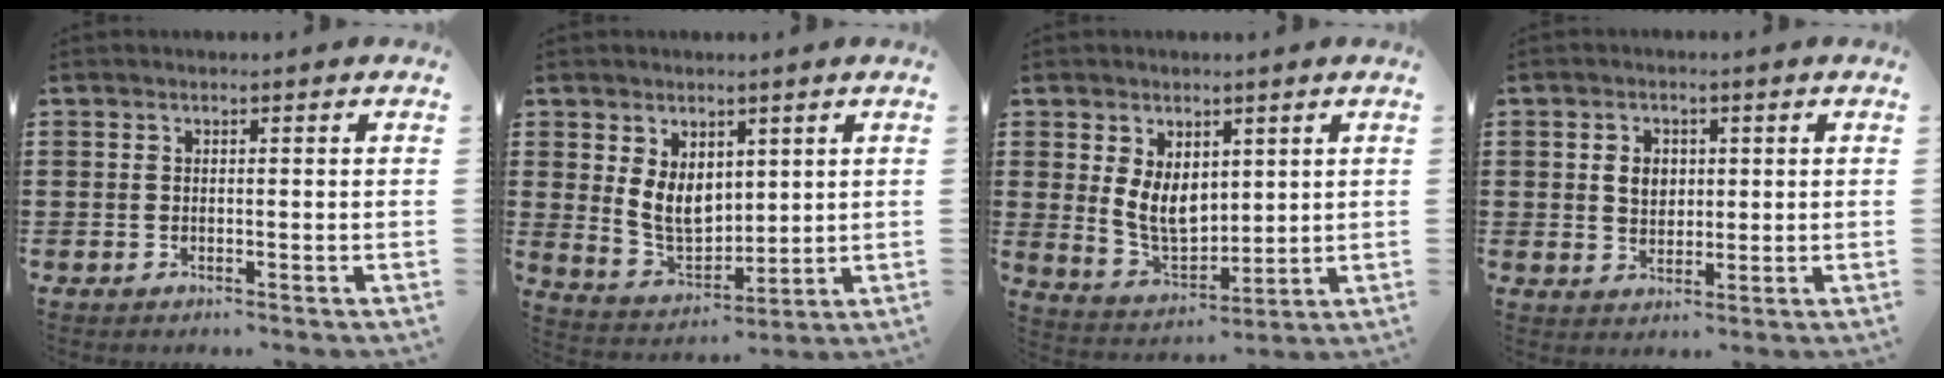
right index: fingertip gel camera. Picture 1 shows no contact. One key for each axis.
{"total": 6.9, "fx": 2.1, "fy": 4.9, "fz": 4.3, "tx": -0.095, "ty": 0.006, "tz": 0.040}
{"total": 7.0, "fx": 1.7, "fy": 4.8, "fz": 4.8, "tx": -0.100, "ty": 0.005, "tz": 0.032}
{"total": 3.4, "fx": 0.6, "fy": 2.7, "fz": 2.1, "tx": -0.041, "ty": 0.008, "tz": 0.007}